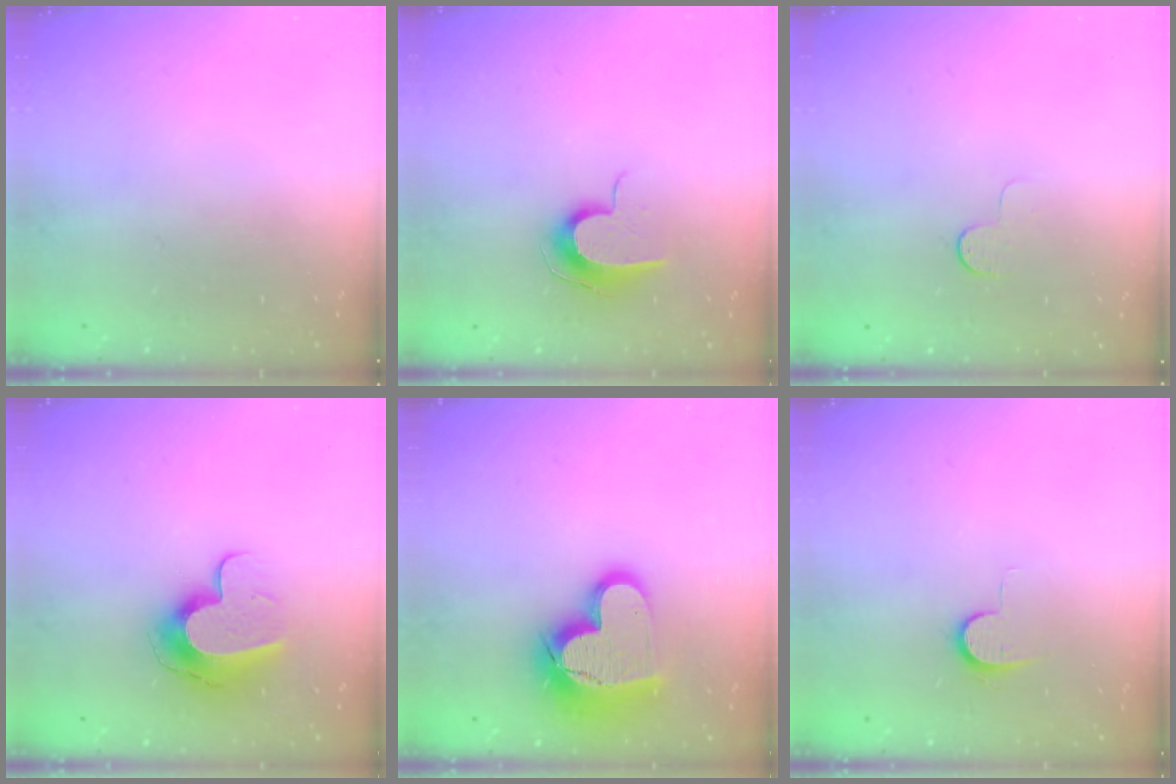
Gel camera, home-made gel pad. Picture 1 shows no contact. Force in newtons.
{"total": 8.3, "press": 8.2, "slide": 0.8}
{"total": 3.8, "press": 3.7, "slide": 0.3}
{"total": 12.2, "press": 12.2, "slide": 0.9}
{"total": 17.9, "press": 17.8, "slide": 1.4}
{"total": 7.5, "press": 7.4, "slide": 0.8}